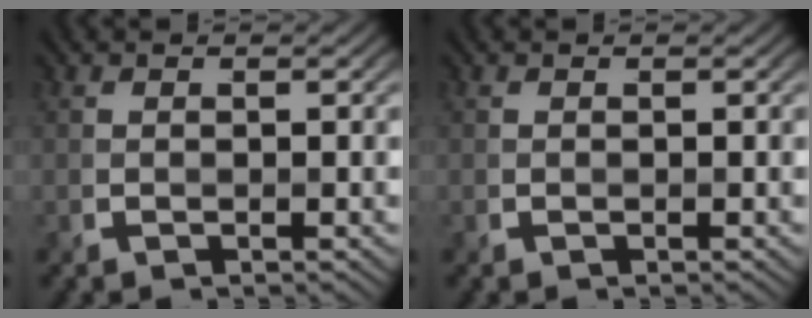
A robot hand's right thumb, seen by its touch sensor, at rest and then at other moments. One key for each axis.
{"total": 0.0}